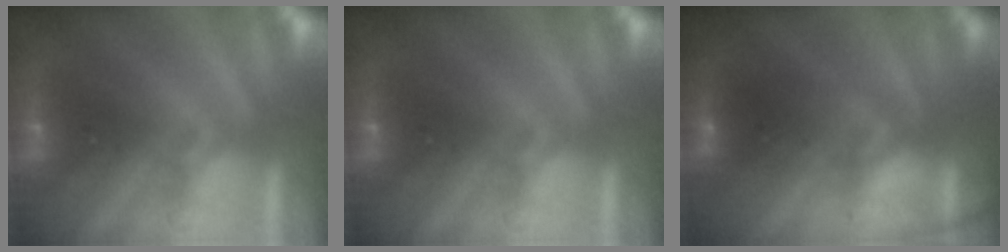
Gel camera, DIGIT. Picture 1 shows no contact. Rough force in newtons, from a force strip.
{"total": 0.0}
{"total": 10.2}